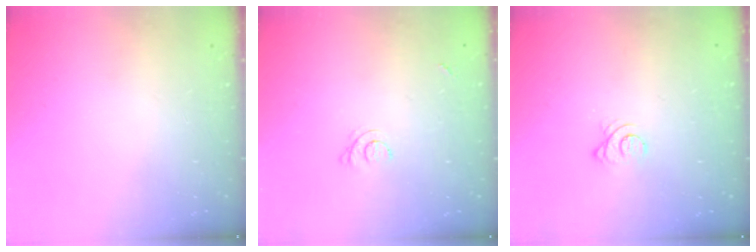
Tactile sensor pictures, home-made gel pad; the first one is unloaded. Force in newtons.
{"total": 3.4, "press": 3.3, "slide": 0.8}
{"total": 3.4, "press": 3.4, "slide": 0.6}